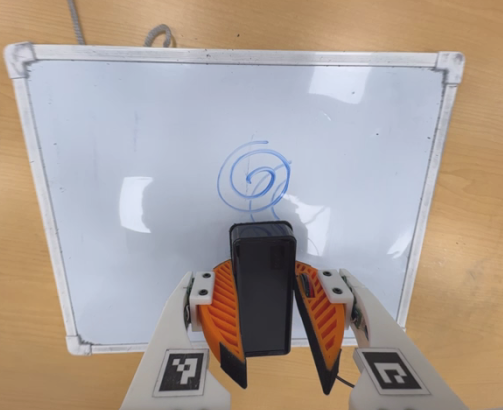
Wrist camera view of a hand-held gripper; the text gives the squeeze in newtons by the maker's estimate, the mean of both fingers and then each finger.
{"total": 7.8, "left": 8.4, "right": 7.1}